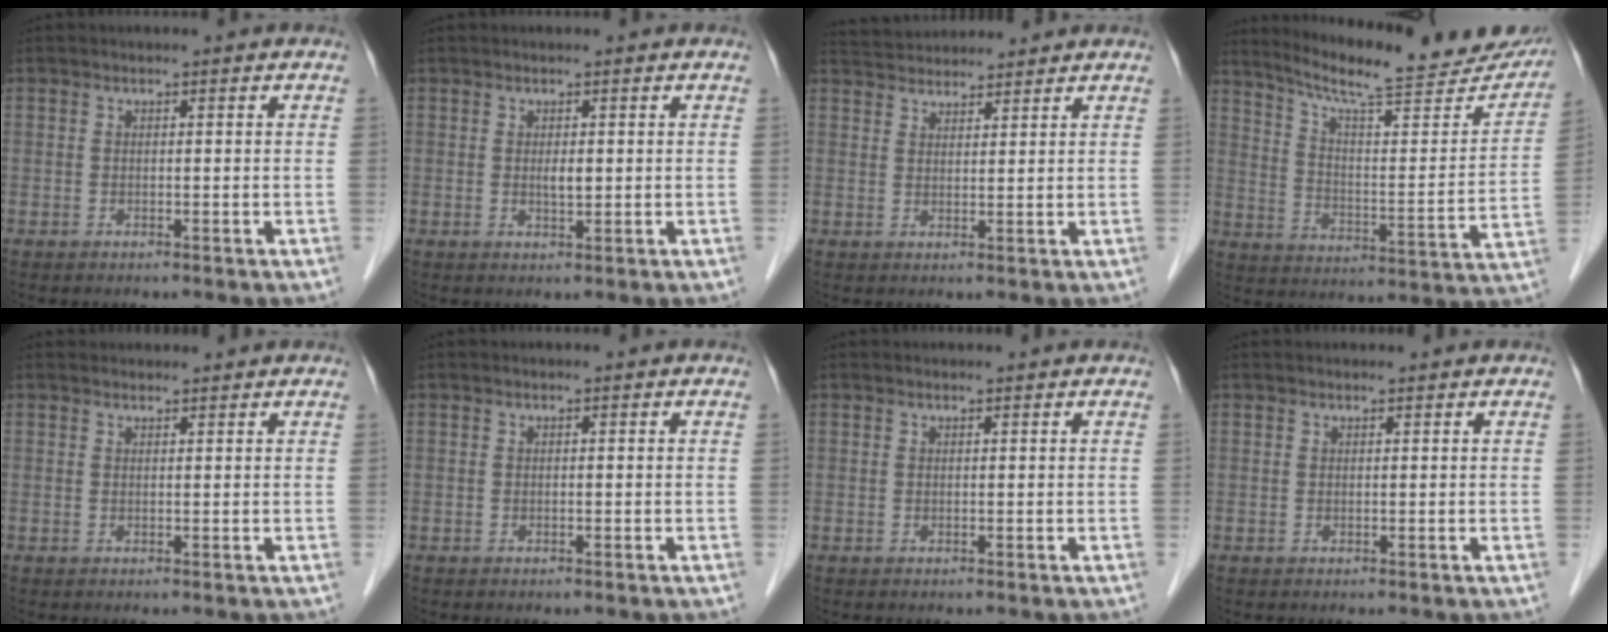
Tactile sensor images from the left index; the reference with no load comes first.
{"total": 1.3, "force": [0.2, 0.4, 1.2], "torque": [-0.022, -0.004, 0.003]}
{"total": 6.9, "force": [6.7, 1.2, 1.3], "torque": [-0.026, 0.034, 0.107]}
{"total": 23.7, "force": [21.4, 3.1, 9.6], "torque": [-0.141, -0.052, 0.285]}
{"total": 2.5, "force": [2.4, 0.4, 0.1], "torque": [-0.007, 0.018, 0.034]}
{"total": 0.0}
{"total": 1.0, "force": [1.0, 0.0, 0.1], "torque": [-0.006, 0.010, 0.015]}
{"total": 1.4, "force": [1.4, 0.1, 0.2], "torque": [-0.006, 0.012, 0.021]}